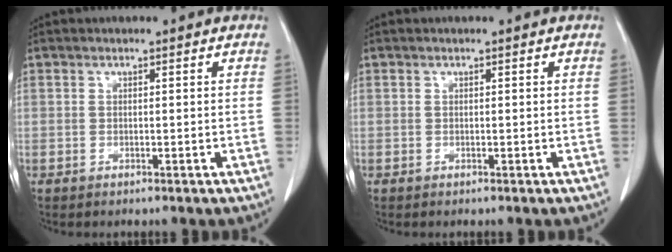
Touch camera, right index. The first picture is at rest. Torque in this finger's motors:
{"motor_torque": [0.14, 0.02, 0.02, 0.01]}